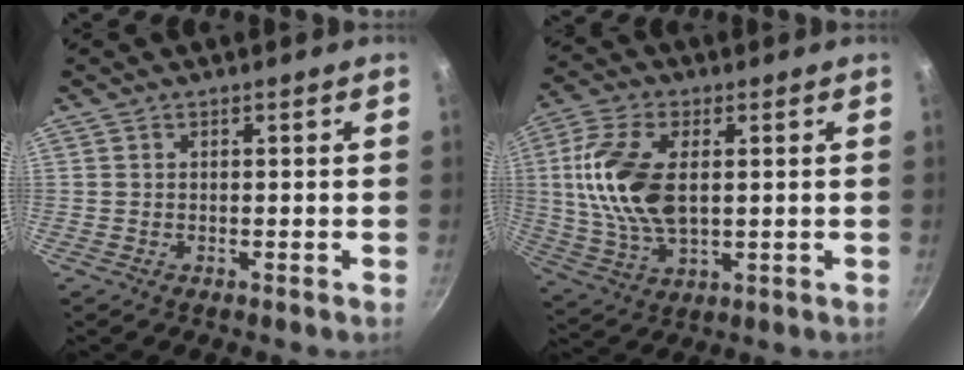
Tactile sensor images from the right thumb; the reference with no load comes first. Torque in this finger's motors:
{"motor_torque": [-0.58, 1.34, 0.96, 0.85, 0.50]}